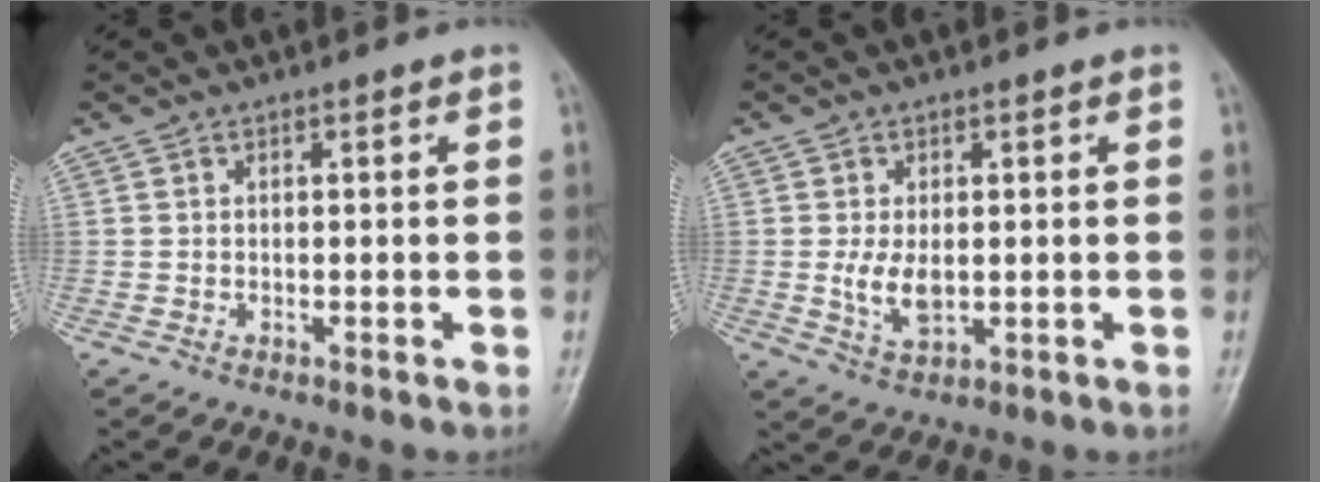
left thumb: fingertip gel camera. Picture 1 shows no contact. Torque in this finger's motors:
{"motor_torque": [-0.08, 0.41, 0.63, 0.10, 0.10]}